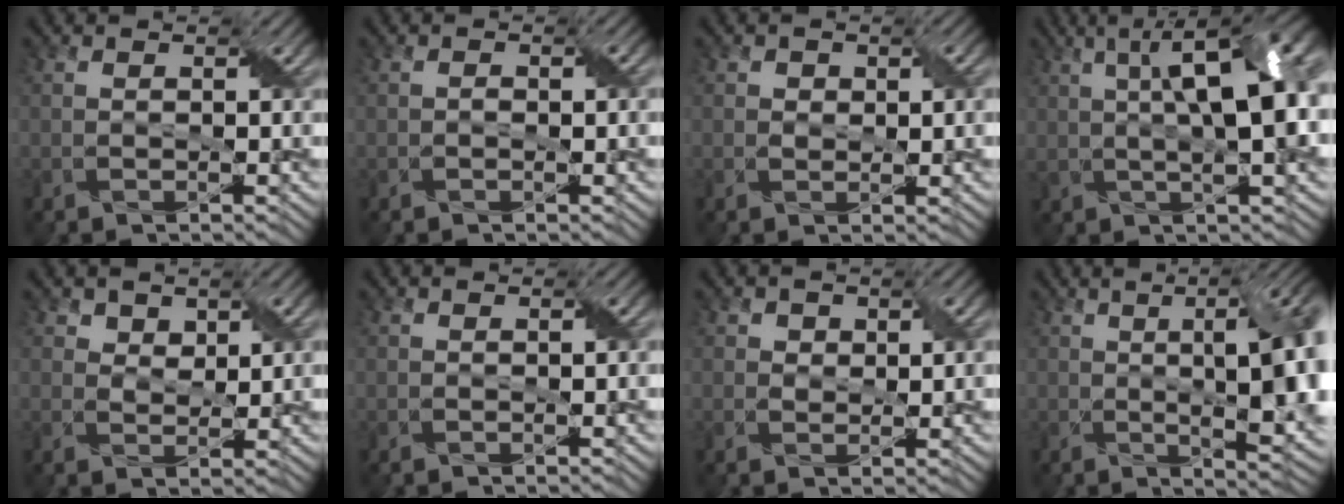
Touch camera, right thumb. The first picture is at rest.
{"total": 1.2, "force": [-0.1, 0.7, 1.0], "torque": [-0.014, 0.001, -0.002]}
{"total": 1.9, "force": [0.5, 1.5, 1.1], "torque": [-0.019, -0.001, 0.007]}
{"total": 12.9, "force": [2.3, 4.4, 11.9], "torque": [-0.168, 0.022, 0.023]}
{"total": 2.9, "force": [1.7, 1.9, 1.4], "torque": [-0.035, -0.003, 0.027]}
{"total": 0.0}
{"total": 2.2, "force": [0.8, 1.7, 1.1], "torque": [-0.022, -0.001, 0.012]}
{"total": 16.1, "force": [1.6, 6.1, 14.8], "torque": [-0.172, 0.024, 0.025]}